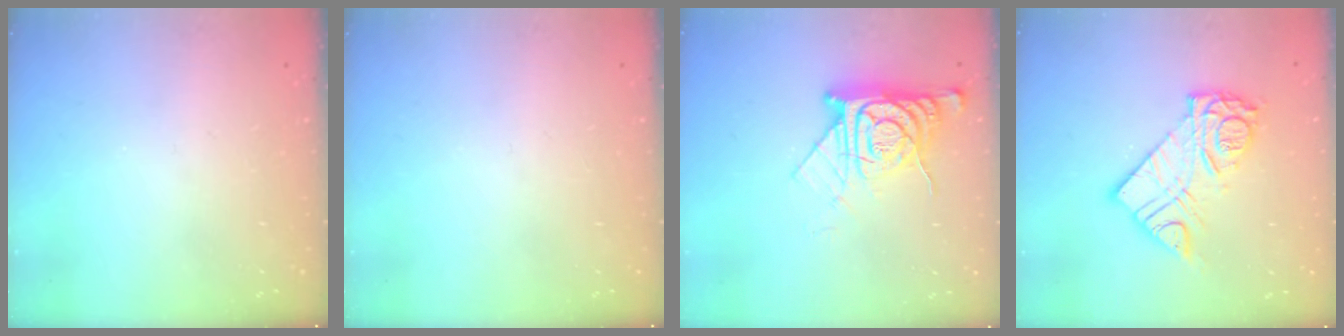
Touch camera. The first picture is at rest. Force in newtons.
{"total": 0.0}
{"total": 11.8, "press": 11.7, "slide": 1.0}
{"total": 13.4, "press": 13.3, "slide": 1.3}